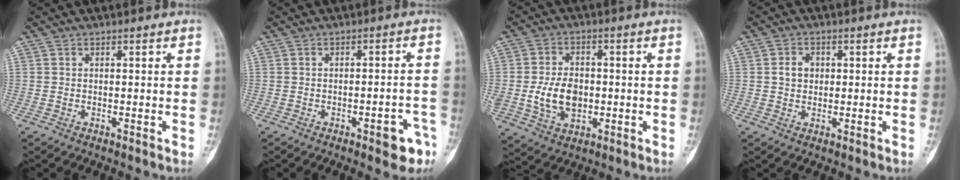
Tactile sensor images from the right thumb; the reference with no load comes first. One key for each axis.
{"total": 6.2, "fx": -3.4, "fy": 2.3, "fz": 4.6, "tx": -0.041, "ty": 0.027, "tz": -0.036}
{"total": 9.7, "fx": -0.8, "fy": 6.9, "fz": 6.9, "tx": -0.108, "ty": 0.001, "tz": -0.008}
{"total": 3.3, "fx": 0.5, "fy": 2.8, "fz": 1.8, "tx": -0.018, "ty": 0.005, "tz": 0.008}